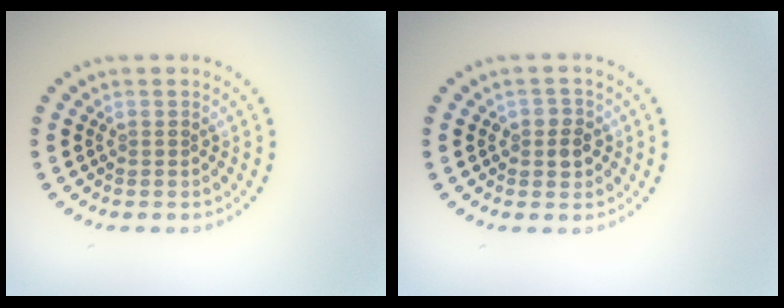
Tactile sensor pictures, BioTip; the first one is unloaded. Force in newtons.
{"total": 1.9, "press": 1.9, "slide": 0.5}